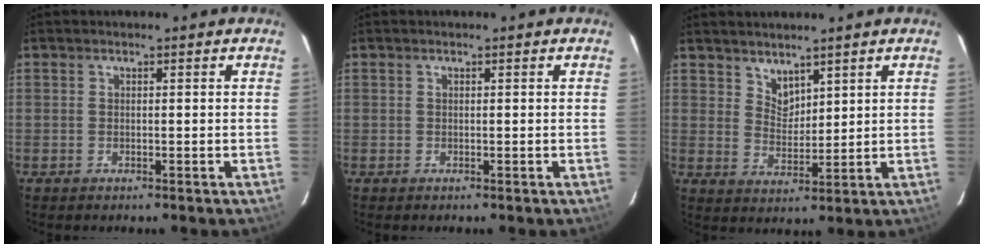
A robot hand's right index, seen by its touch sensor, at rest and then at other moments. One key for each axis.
{"total": 0.0}
{"total": 4.4, "fx": 3.7, "fy": 2.2, "fz": 1.2, "tx": -0.011, "ty": -0.001, "tz": 0.070}